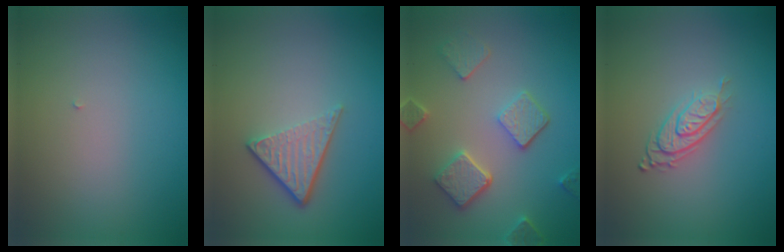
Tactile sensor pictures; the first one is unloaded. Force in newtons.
{"total": 3.9, "press": 2.7, "slide": 2.9}
{"total": 4.9, "press": 3.8, "slide": 3.1}
{"total": 2.9, "press": 1.9, "slide": 2.1}